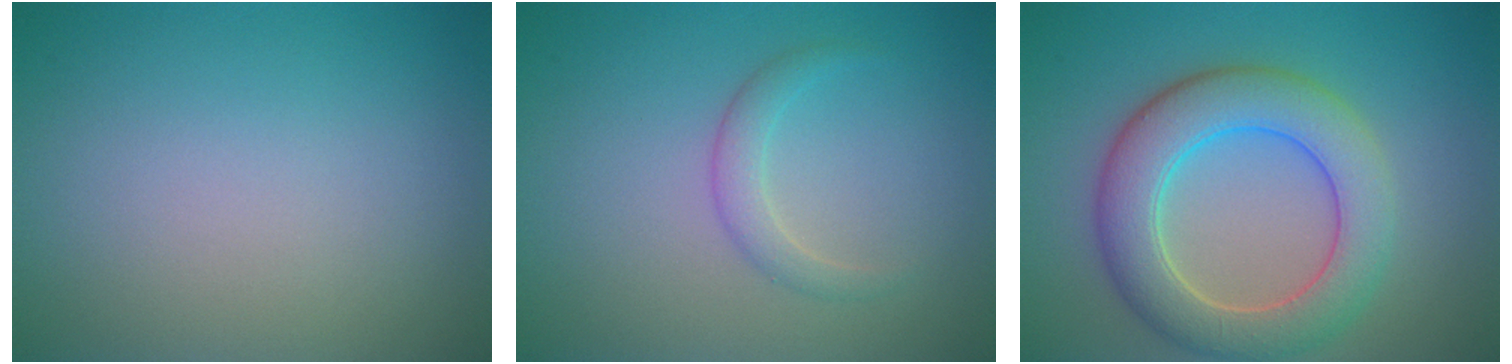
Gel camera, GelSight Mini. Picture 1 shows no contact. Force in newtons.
{"total": 1.7, "press": 1.7, "slide": 0.1}
{"total": 7.1, "press": 7.1, "slide": 0.3}